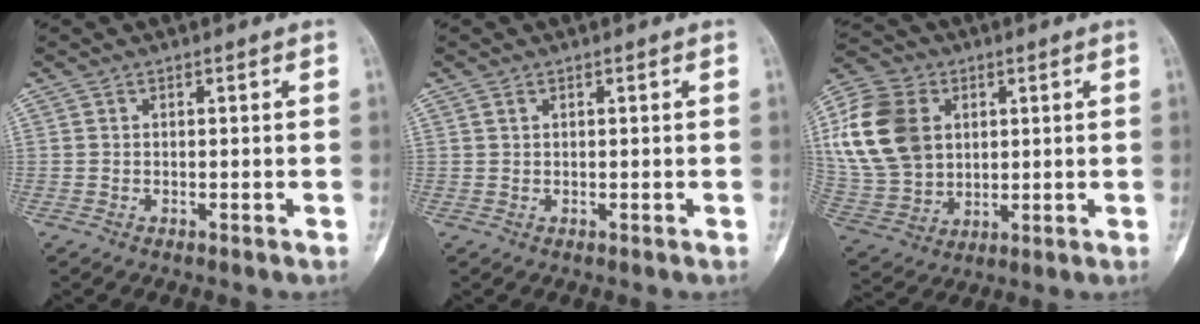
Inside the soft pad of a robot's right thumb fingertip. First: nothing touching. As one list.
[{"total": 0.5, "force": [0.3, 0.3, 0.3], "torque": [-0.007, 0.001, 0.007]}, {"total": 18.2, "force": [4.2, 13.6, 11.3], "torque": [-0.220, 0.001, 0.086]}]